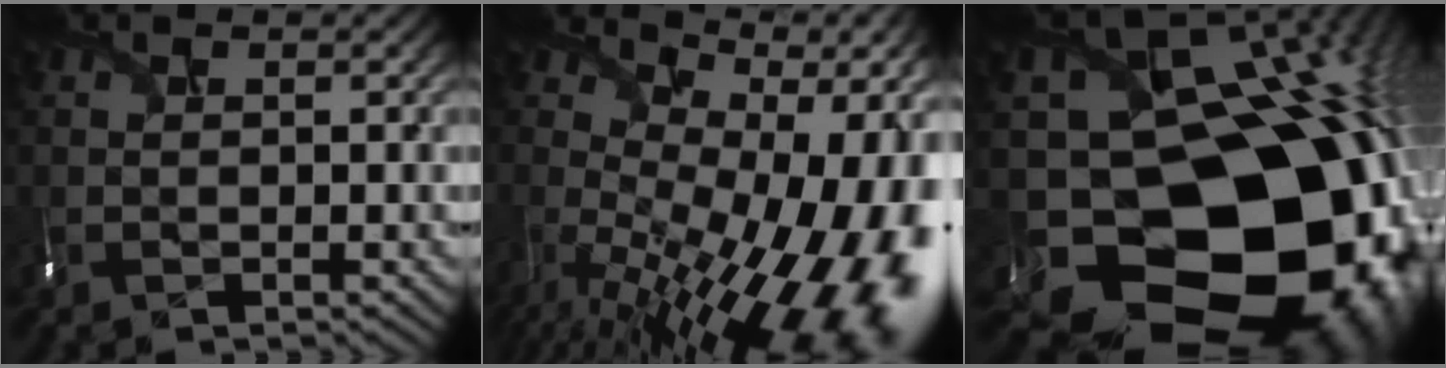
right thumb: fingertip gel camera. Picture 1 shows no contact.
{"total": 18.1, "force": [-3.9, 7.5, 16.0], "torque": [-0.198, -0.022, -0.030]}
{"total": 22.1, "force": [-6.8, 17.9, 11.0], "torque": [-0.172, -0.068, -0.094]}